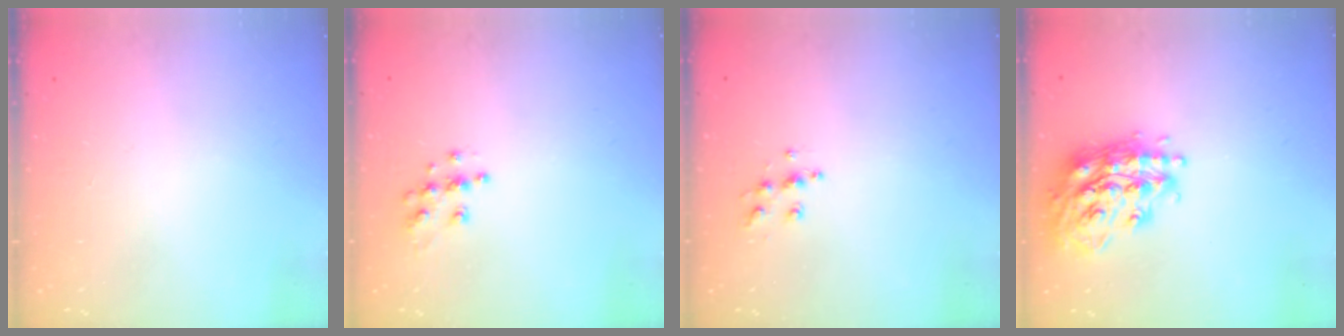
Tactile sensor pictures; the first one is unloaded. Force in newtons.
{"total": 7.8, "press": 7.8, "slide": 0.2}
{"total": 6.6, "press": 6.5, "slide": 0.3}
{"total": 19.6, "press": 19.5, "slide": 1.5}